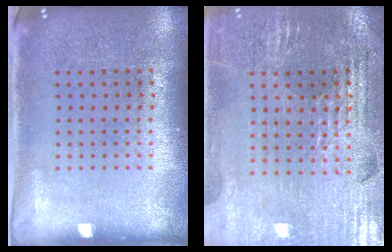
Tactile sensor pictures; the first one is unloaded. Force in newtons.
{"total": 2.9, "press": 2.8, "slide": 0.5}